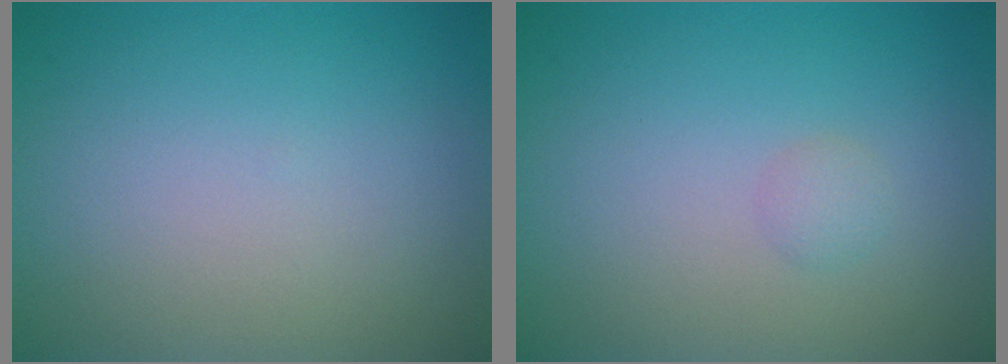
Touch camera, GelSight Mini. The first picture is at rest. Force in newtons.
{"total": 0.8, "press": 0.8, "slide": 0.1}